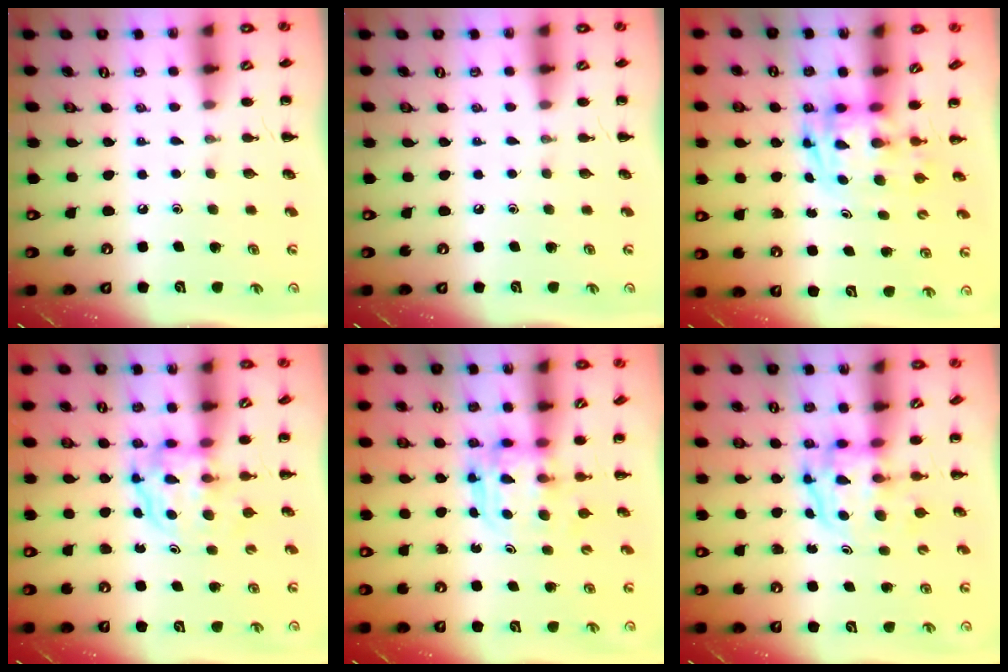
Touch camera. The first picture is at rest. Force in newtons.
{"total": 0.0}
{"total": 2.8, "press": 2.7, "slide": 0.5}
{"total": 3.8, "press": 3.8, "slide": 0.2}
{"total": 3.8, "press": 3.8, "slide": 0.3}
{"total": 3.9, "press": 3.9, "slide": 0.6}